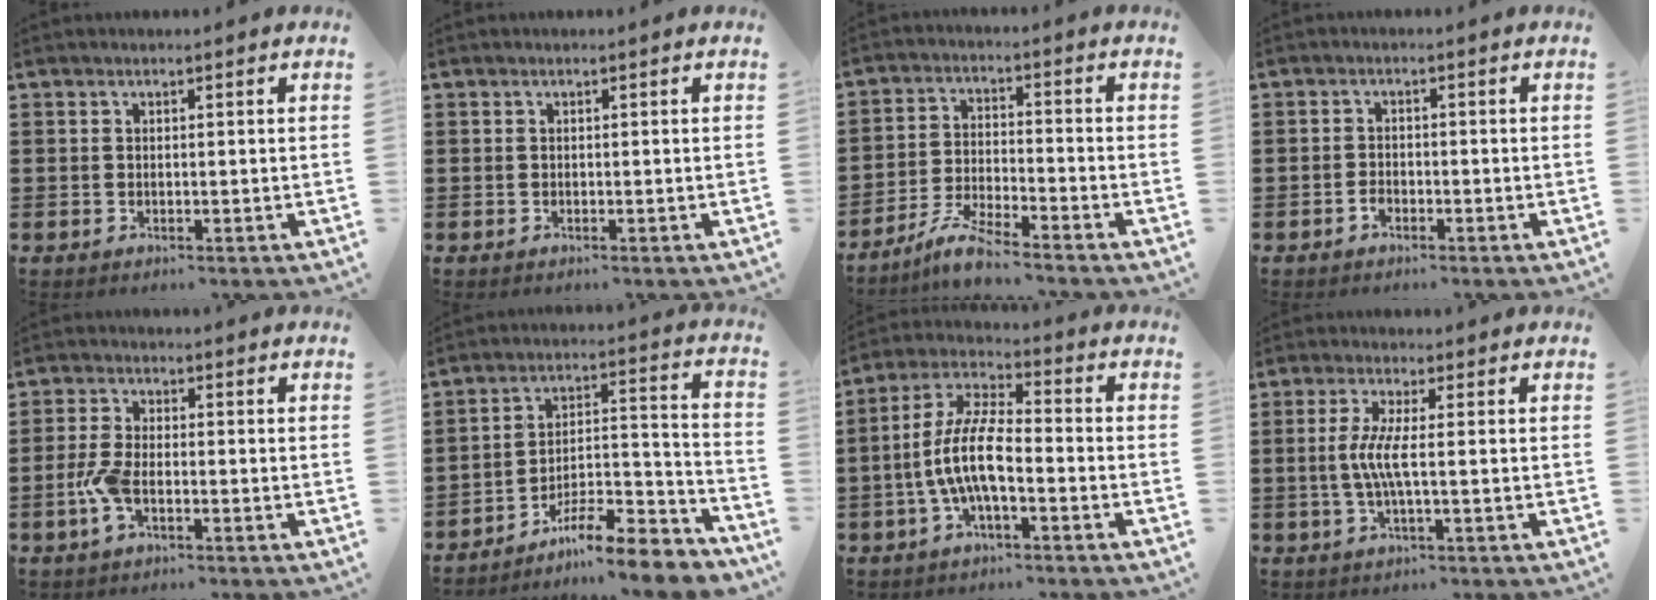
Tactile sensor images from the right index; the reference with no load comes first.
{"total": 0.0}
{"total": 5.5, "force": [-4.9, 0.3, 2.4], "torque": [-0.060, -0.006, -0.098]}
{"total": 1.3, "force": [-0.9, 0.7, 0.7], "torque": [-0.015, -0.002, -0.017]}
{"total": 4.6, "force": [-1.5, 1.8, 4.0], "torque": [-0.095, -0.003, -0.034]}
{"total": 9.5, "force": [-8.4, 1.2, 4.2], "torque": [-0.051, 0.023, -0.159]}
{"total": 9.4, "force": [-2.6, 2.9, 8.6], "torque": [-0.201, -0.010, -0.057]}
{"total": 4.8, "force": [-0.3, 0.1, 4.8], "torque": [-0.109, -0.012, -0.016]}